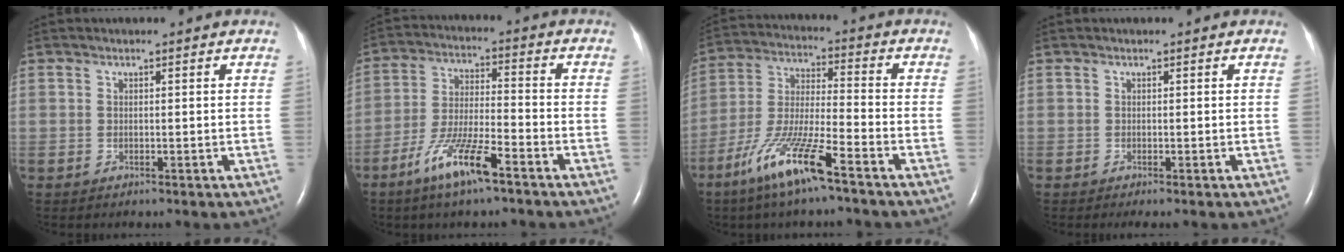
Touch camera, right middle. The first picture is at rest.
{"total": 10.1, "force": [-6.3, 1.2, 7.8], "torque": [-0.156, -0.012, -0.119]}
{"total": 12.2, "force": [-7.7, 0.6, 9.5], "torque": [-0.197, -0.023, -0.151]}
{"total": 0.6, "force": [-0.4, 0.0, 0.4], "torque": [-0.009, -0.003, -0.007]}